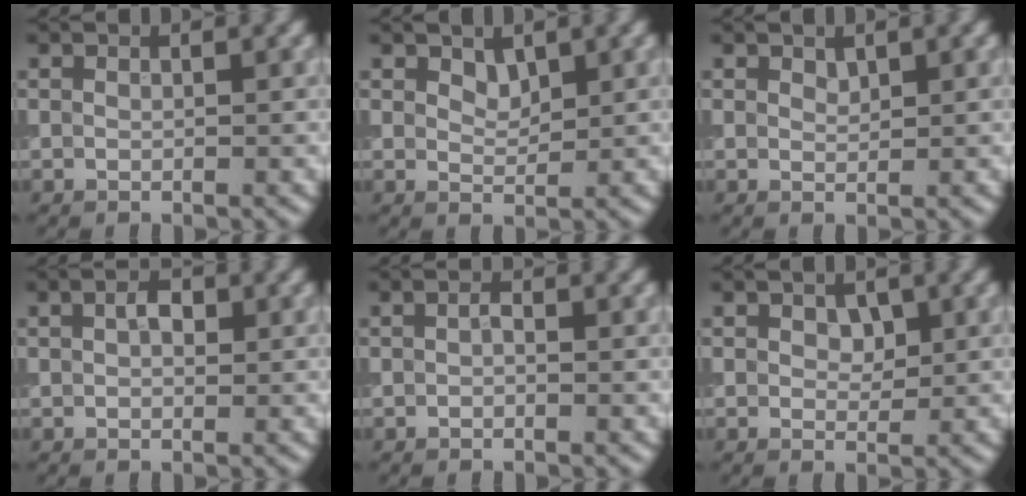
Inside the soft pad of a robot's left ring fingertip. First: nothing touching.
{"total": 1.3, "force": [0.9, 0.7, 0.6], "torque": [-0.012, -0.004, 0.020]}
{"total": 0.7, "force": [0.6, 0.4, 0.2], "torque": [-0.005, -0.002, 0.012]}
{"total": 1.8, "force": [0.5, 1.1, 1.4], "torque": [-0.022, 0.003, 0.007]}
{"total": 0.7, "force": [0.0, 0.4, 0.5], "torque": [-0.009, 0.001, -0.001]}
{"total": 1.4, "force": [0.5, 1.0, 0.9], "torque": [-0.012, -0.004, 0.008]}